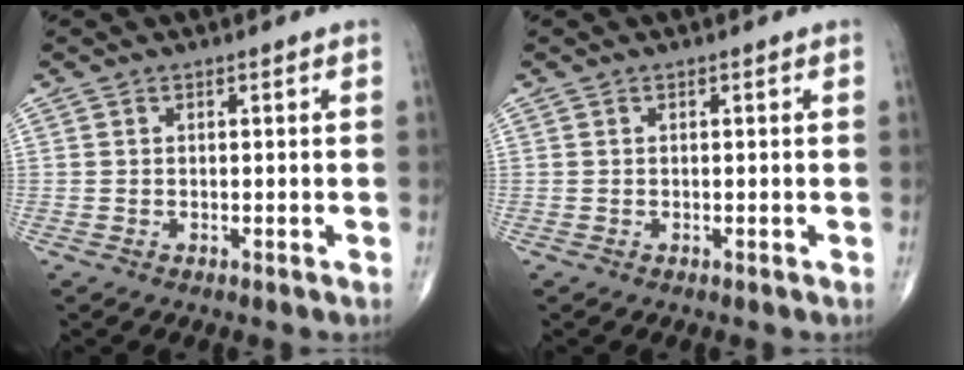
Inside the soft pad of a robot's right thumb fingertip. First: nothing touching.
{"total": 0.0}